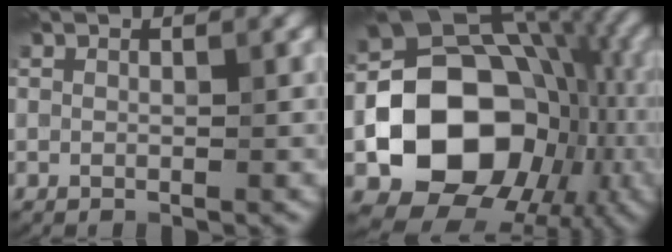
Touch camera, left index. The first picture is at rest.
{"total": 14.8, "force": [-3.4, 11.4, 8.7], "torque": [-0.120, -0.006, -0.069]}